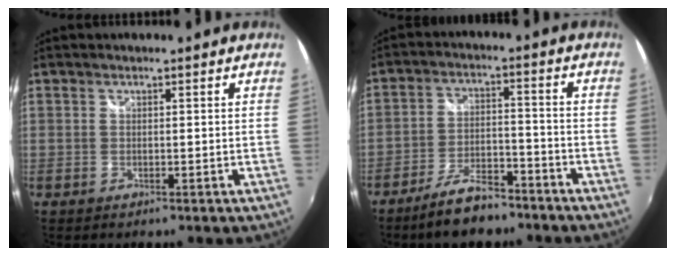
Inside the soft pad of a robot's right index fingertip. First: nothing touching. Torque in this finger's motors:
{"motor_torque": [0.90, -0.87, 0.27, 0.06]}